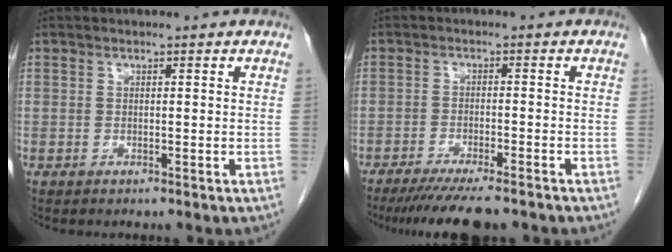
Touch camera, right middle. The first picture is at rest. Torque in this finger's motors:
{"motor_torque": [0.21, -0.18, 0.12, 0.04]}